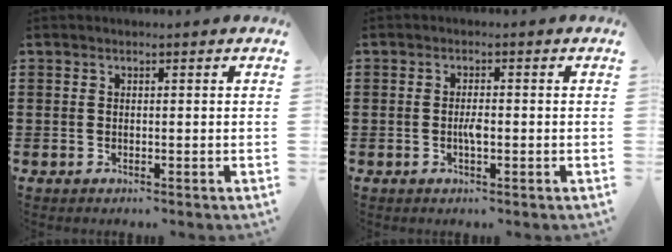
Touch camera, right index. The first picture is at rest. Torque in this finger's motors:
{"motor_torque": [0.54, -0.47, 0.15, 0.07]}